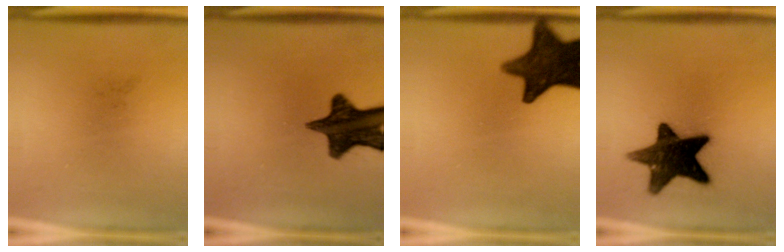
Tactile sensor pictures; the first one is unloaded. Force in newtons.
{"total": 13.8}
{"total": 14.8}
{"total": 15.0}